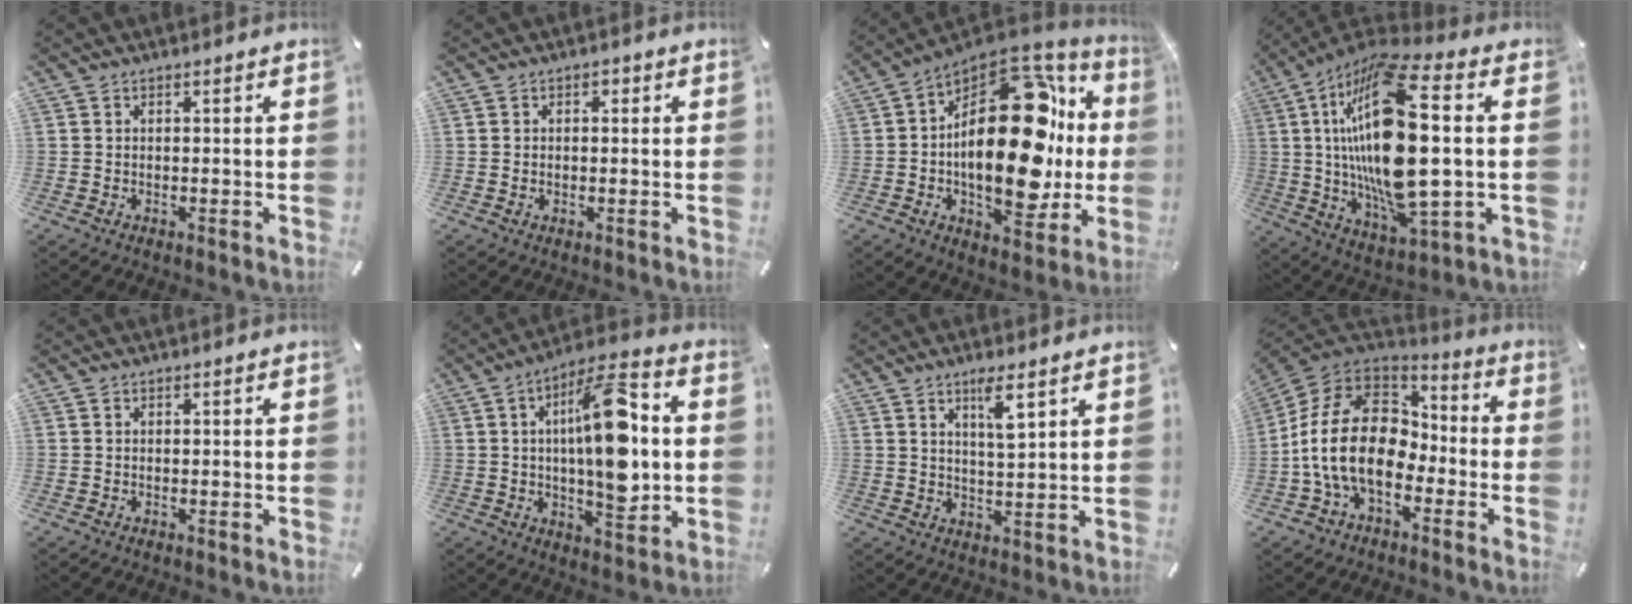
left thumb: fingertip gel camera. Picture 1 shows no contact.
{"total": 1.4, "force": [0.0, 1.1, 0.8], "torque": [-0.009, 0.004, -0.005]}
{"total": 29.6, "force": [1.8, 15.6, 25.1], "torque": [-0.416, -0.032, 0.042]}
{"total": 26.7, "force": [2.9, 9.0, 25.0], "torque": [-0.517, -0.024, 0.040]}
{"total": 0.0}
{"total": 19.8, "force": [1.8, 7.9, 18.0], "torque": [-0.297, -0.001, 0.024]}
{"total": 5.6, "force": [3.6, 0.9, 4.3], "torque": [-0.079, -0.016, 0.057]}
{"total": 19.5, "force": [-4.7, 13.0, 13.8], "torque": [-0.281, 0.036, -0.077]}